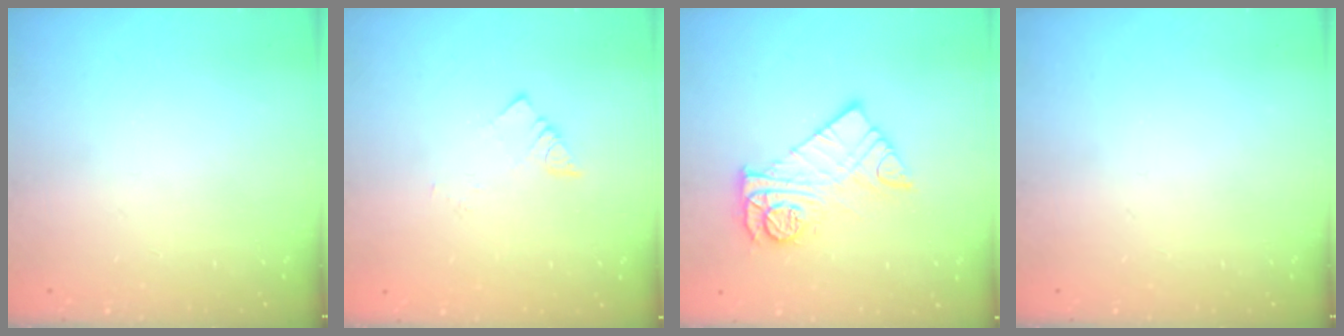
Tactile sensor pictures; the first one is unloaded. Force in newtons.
{"total": 1.9, "press": 1.9, "slide": 0.1}
{"total": 11.4, "press": 11.4, "slide": 1.0}
{"total": 0.0}